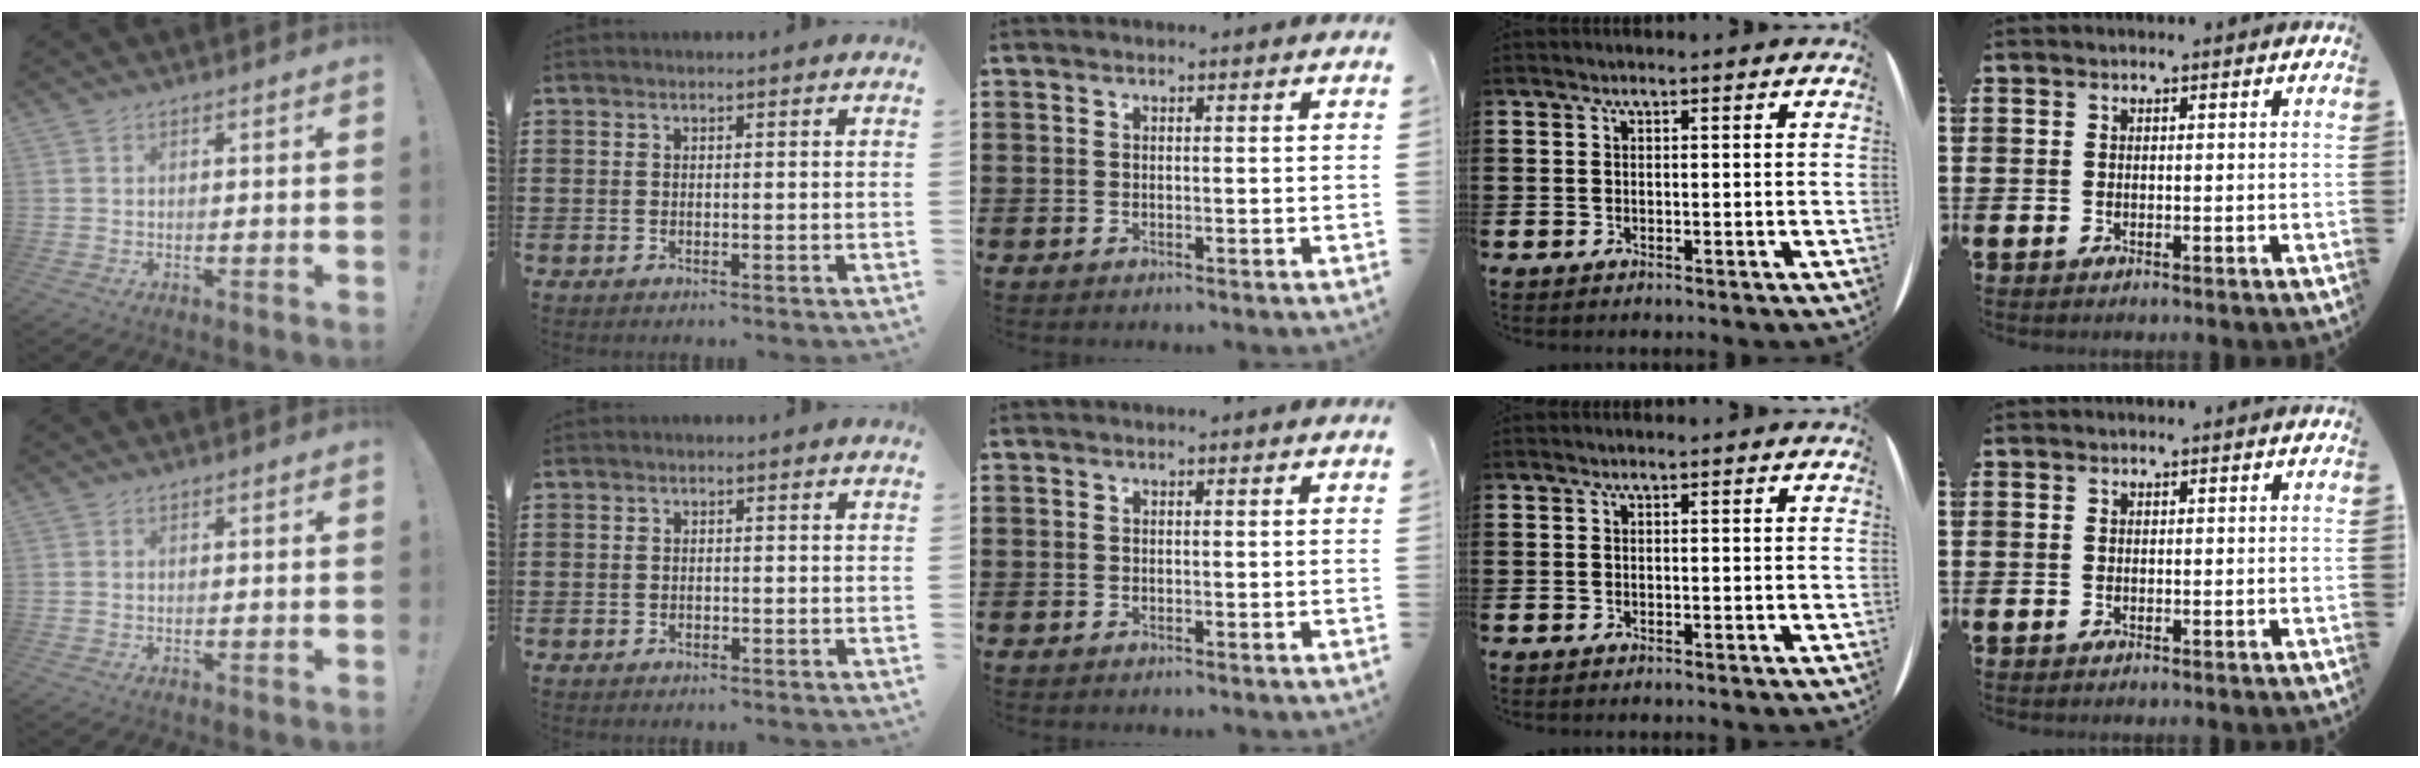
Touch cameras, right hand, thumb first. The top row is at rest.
{}